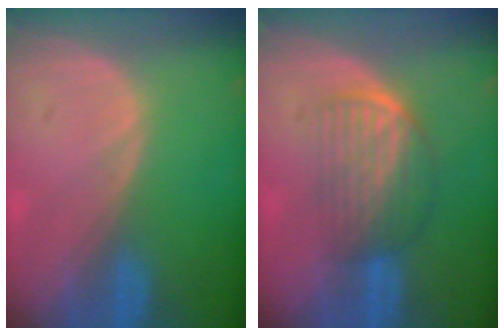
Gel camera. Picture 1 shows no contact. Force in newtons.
{"total": 7.0, "press": 5.9, "slide": 3.7}